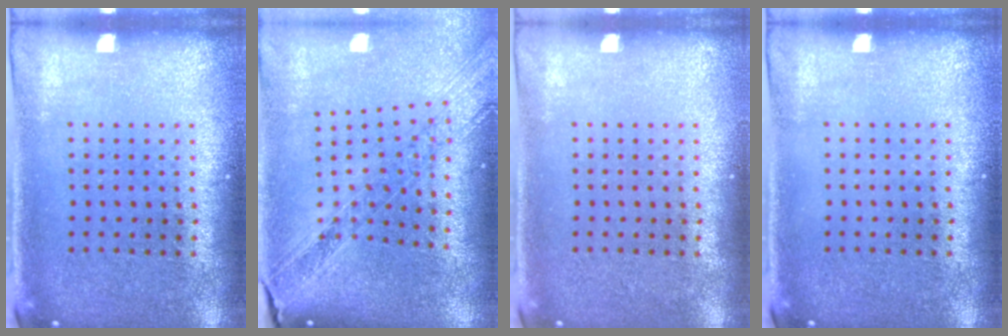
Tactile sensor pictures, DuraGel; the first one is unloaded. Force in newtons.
{"total": 1.4, "press": 1.3, "slide": 0.5}
{"total": 0.0}
{"total": 0.0}